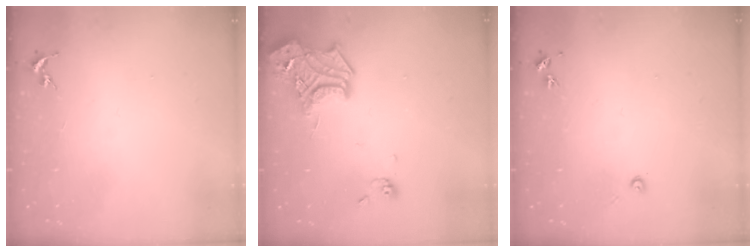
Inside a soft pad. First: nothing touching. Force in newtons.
{"total": 16.2, "press": 16.2, "slide": 1.5}
{"total": 3.9, "press": 3.9, "slide": 0.5}